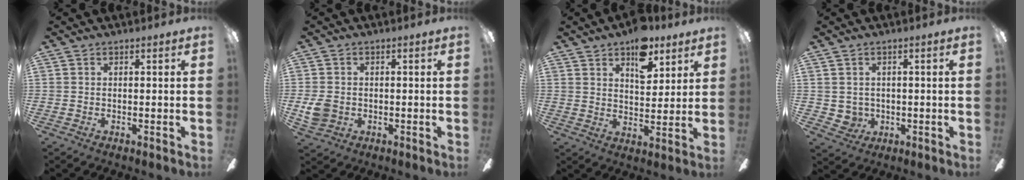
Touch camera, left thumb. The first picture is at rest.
{"total": 5.2, "force": [-0.5, 4.4, 2.7], "torque": [-0.052, 0.005, -0.007]}
{"total": 10.9, "force": [6.8, 5.8, 6.3], "torque": [-0.075, -0.026, 0.115]}
{"total": 3.4, "force": [1.0, 3.2, 0.7], "torque": [-0.029, 0.000, 0.019]}